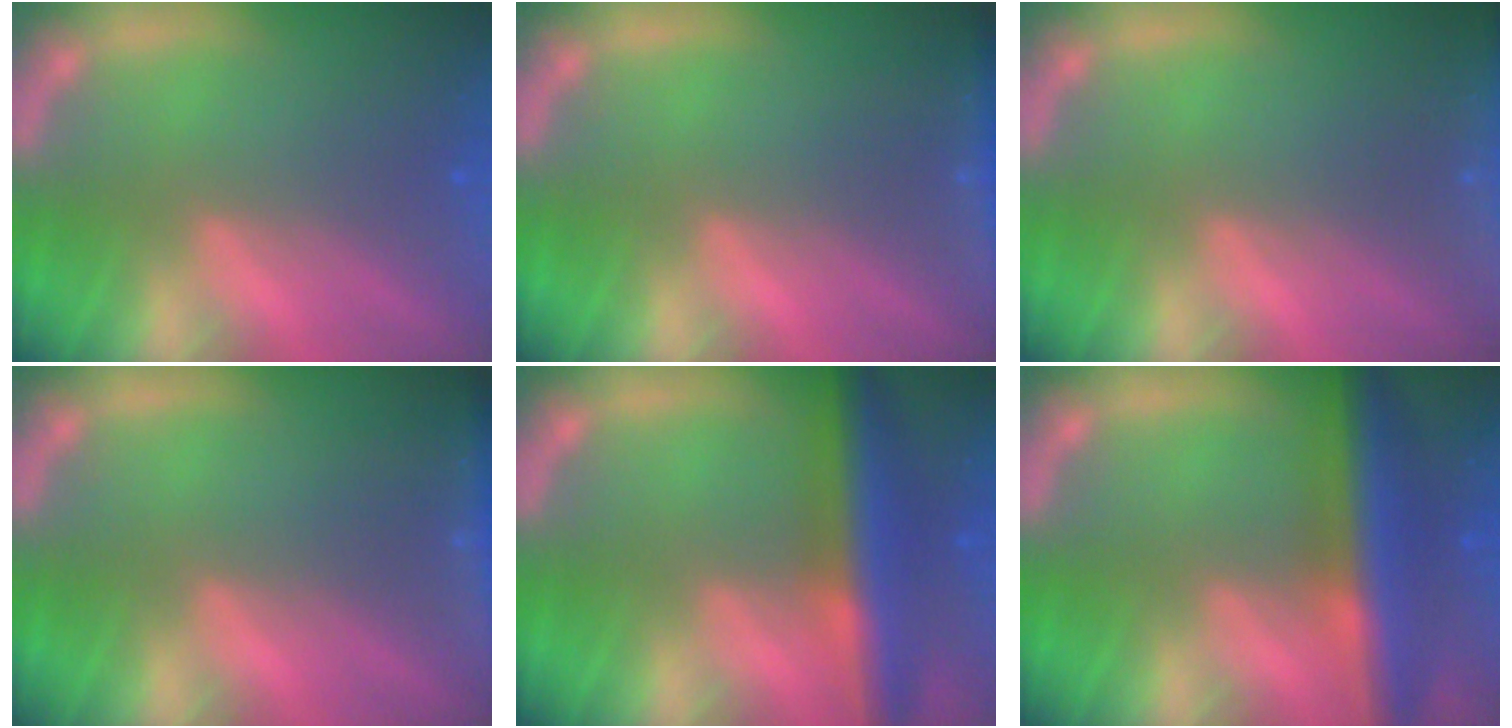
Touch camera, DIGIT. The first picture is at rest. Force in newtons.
{"total": 3.0}
{"total": 8.5}
{"total": 3.0}
{"total": 7.0}
{"total": 7.5}